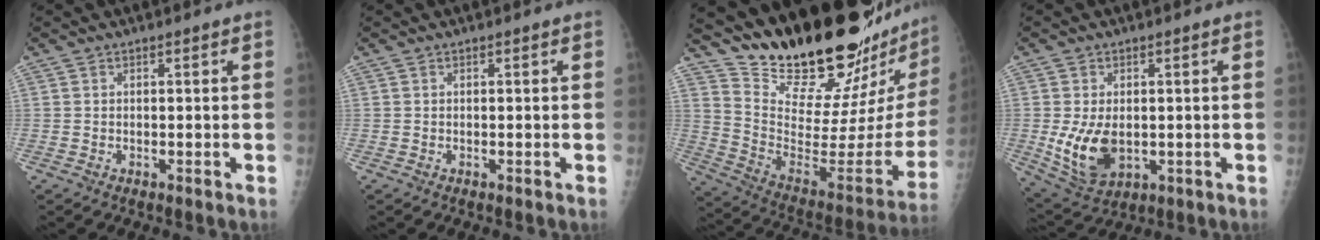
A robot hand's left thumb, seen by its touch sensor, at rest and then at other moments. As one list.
[{"total": 0.0}, {"total": 30.6, "force": [26.1, 5.6, 14.9], "torque": [-0.209, -0.195, 0.382]}, {"total": 9.4, "force": [-0.8, 6.1, 7.2], "torque": [-0.125, -0.015, 0.003]}]